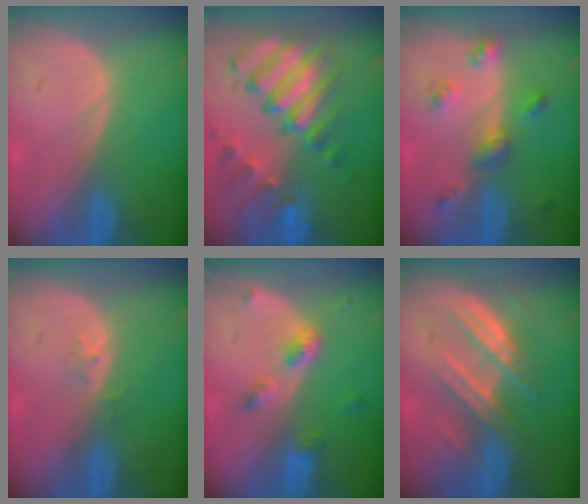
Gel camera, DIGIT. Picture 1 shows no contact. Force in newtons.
{"total": 11.3, "press": 9.7, "slide": 5.7}
{"total": 4.9, "press": 4.7, "slide": 1.2}
{"total": 1.6, "press": 1.2, "slide": 1.0}
{"total": 4.4, "press": 4.0, "slide": 1.7}
{"total": 7.2, "press": 7.0, "slide": 1.7}